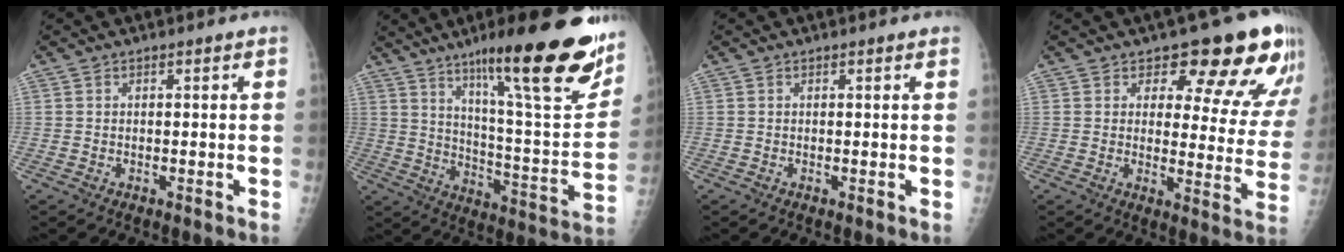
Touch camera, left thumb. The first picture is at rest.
{"total": 27.9, "force": [17.3, 4.7, 21.4], "torque": [-0.288, -0.069, 0.263]}
{"total": 0.7, "force": [0.6, -0.1, 0.3], "torque": [-0.014, 0.000, 0.009]}
{"total": 15.4, "force": [11.5, 5.7, 8.4], "torque": [-0.049, -0.077, 0.125]}